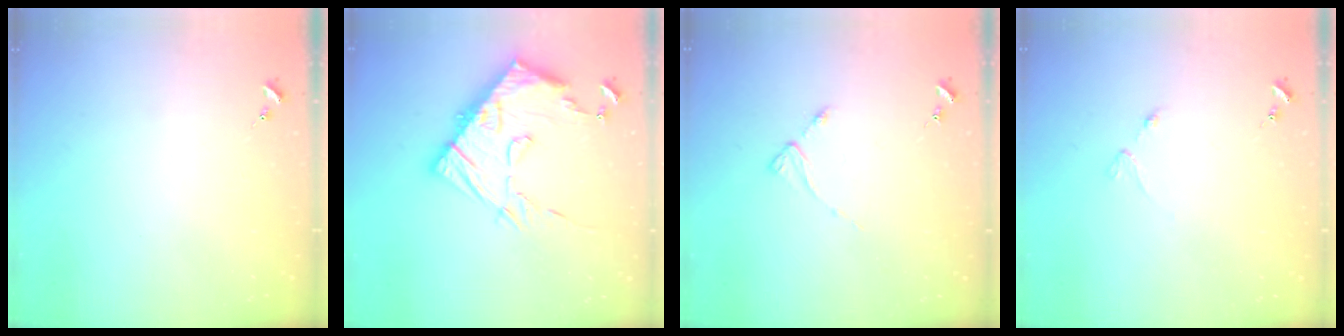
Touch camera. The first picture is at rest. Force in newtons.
{"total": 17.0, "press": 16.9, "slide": 1.5}
{"total": 2.9, "press": 2.8, "slide": 0.4}
{"total": 2.5, "press": 2.4, "slide": 0.4}